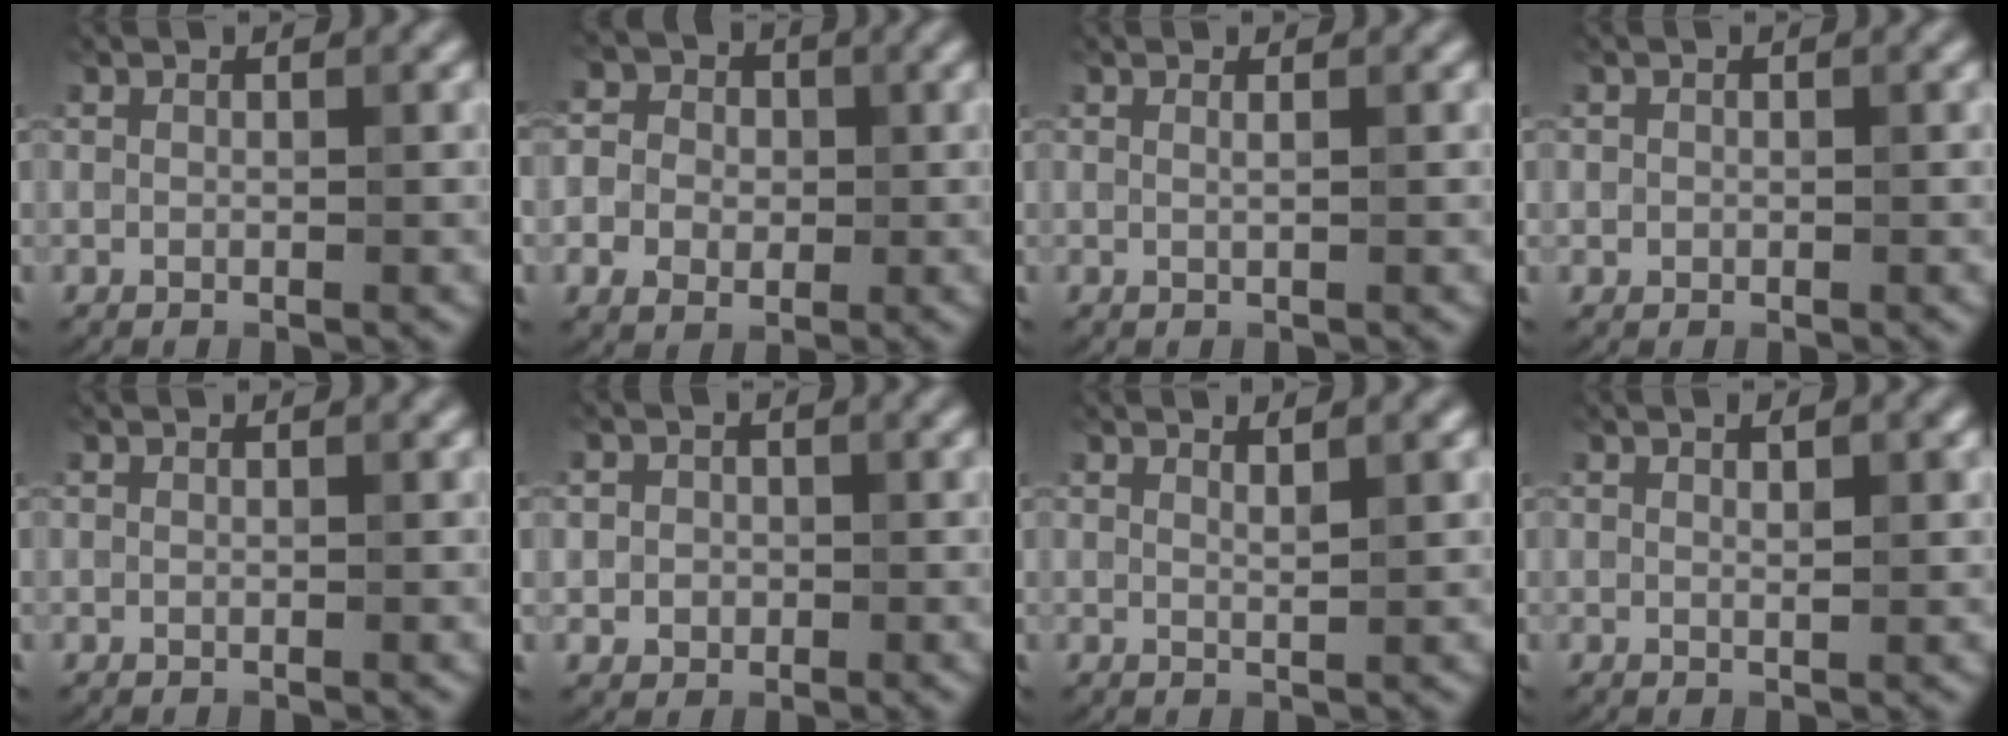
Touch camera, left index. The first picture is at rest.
{"total": 6.9, "force": [0.9, 6.1, 3.0], "torque": [-0.054, 0.035, -0.015]}
{"total": 0.8, "force": [0.3, 0.3, 0.7], "torque": [-0.004, -0.002, -0.002]}
{"total": 0.5, "force": [0.0, 0.5, 0.0], "torque": [0.006, -0.004, -0.001]}
{"total": 0.0}
{"total": 2.0, "force": [0.0, 1.9, 0.5], "torque": [0.009, -0.001, -0.006]}
{"total": 1.4, "force": [0.9, 0.3, 1.0], "torque": [-0.010, 0.000, 0.012]}
{"total": 1.5, "force": [0.6, 0.4, 1.3], "torque": [-0.018, -0.002, 0.010]}